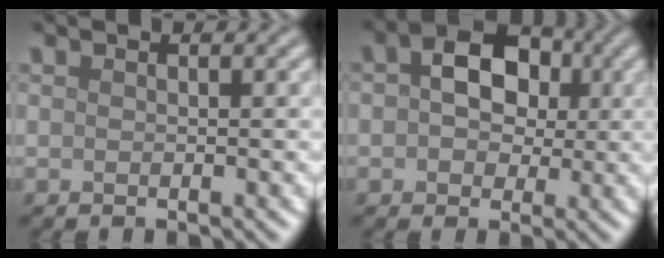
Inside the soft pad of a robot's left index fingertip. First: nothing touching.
{"total": 6.3, "force": [1.2, 4.5, 4.2], "torque": [-0.060, 0.015, -0.006]}